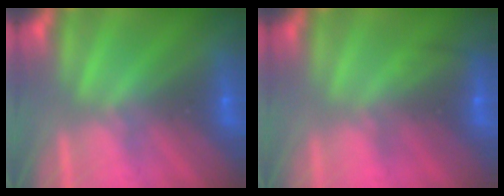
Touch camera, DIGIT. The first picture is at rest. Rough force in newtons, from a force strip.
{"total": 2.2}